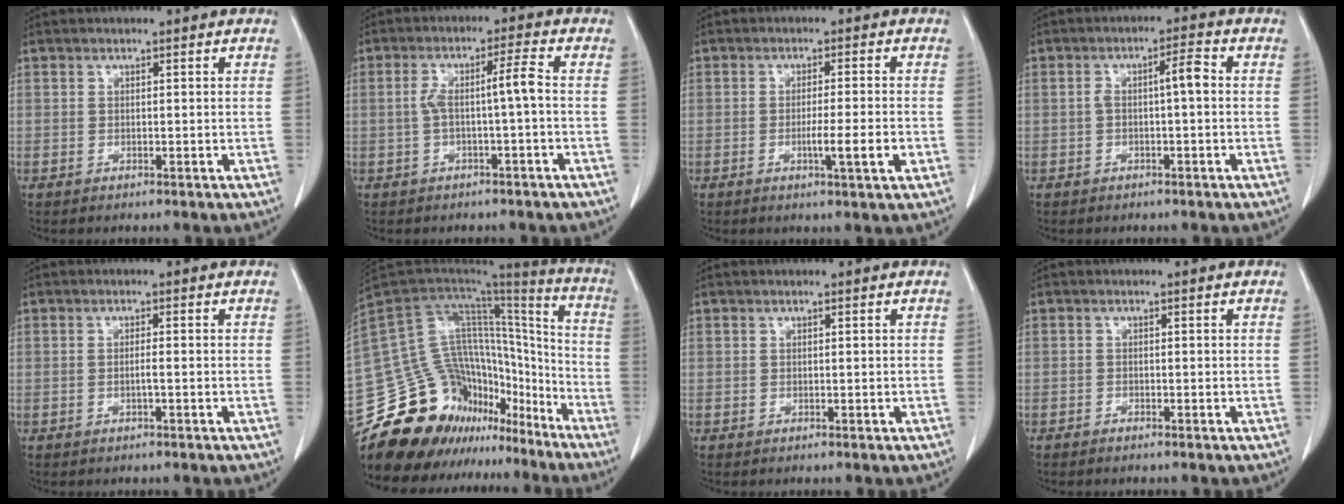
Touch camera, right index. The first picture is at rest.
{"total": 4.8, "force": [-0.7, -0.2, 4.7], "torque": [-0.091, 0.023, -0.008]}
{"total": 5.3, "force": [-1.6, -0.3, 5.0], "torque": [-0.079, -0.008, -0.024]}
{"total": 3.9, "force": [-0.1, 0.6, 3.9], "torque": [-0.066, 0.016, -0.002]}
{"total": 1.2, "force": [-0.4, 0.0, 1.2], "torque": [-0.021, 0.000, -0.007]}
{"total": 30.9, "force": [-22.7, 16.8, 12.8], "torque": [-0.292, 0.033, -0.352]}
{"total": 0.0}
{"total": 0.6, "force": [-0.6, 0.1, 0.1], "torque": [-0.004, -0.001, -0.010]}